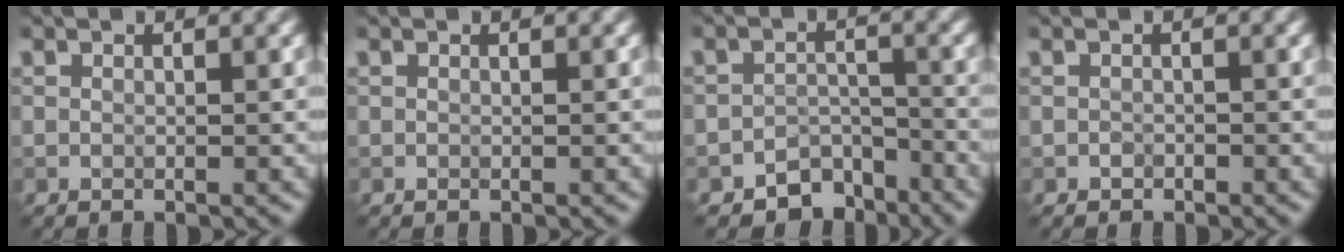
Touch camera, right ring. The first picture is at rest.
{"total": 0.0}
{"total": 3.5, "force": [-2.8, 2.0, 0.8], "torque": [0.006, 0.003, -0.047]}
{"total": 0.6, "force": [-0.3, 0.5, 0.0], "torque": [0.003, -0.004, -0.006]}